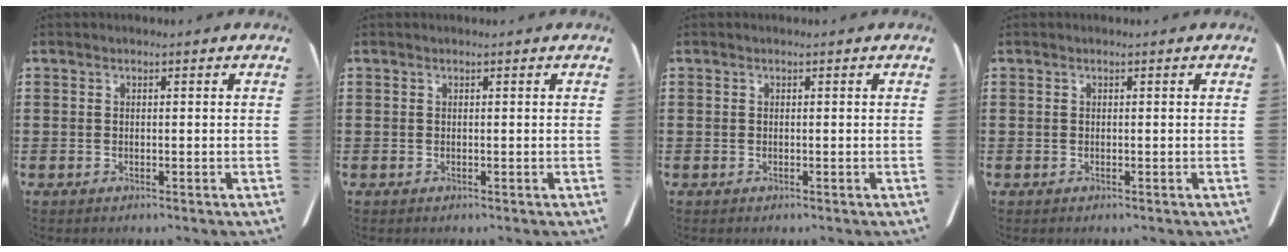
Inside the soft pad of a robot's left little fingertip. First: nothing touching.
{"total": 0.0}
{"total": 0.0}
{"total": 0.0}